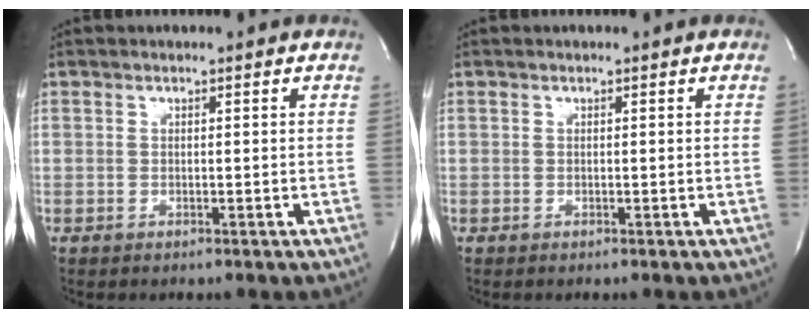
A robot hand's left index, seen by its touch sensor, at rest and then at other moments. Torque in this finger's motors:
{"motor_torque": [0.00, 0.00, 0.00, 0.00]}